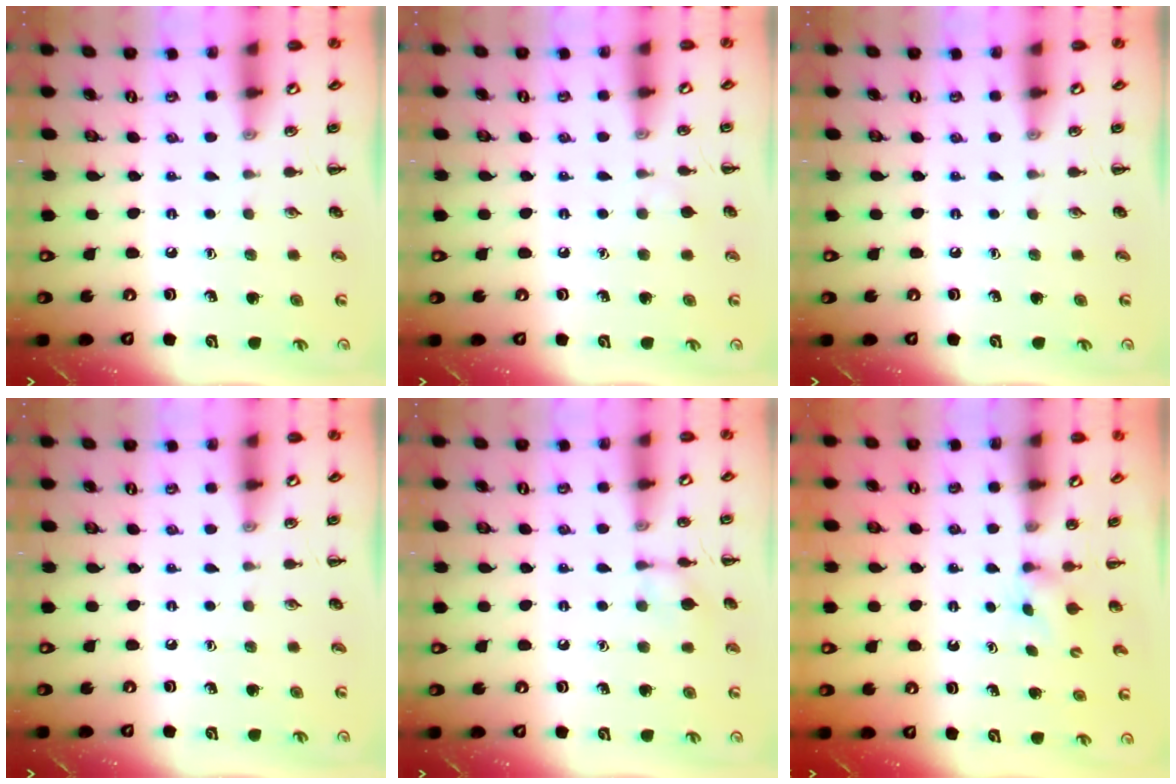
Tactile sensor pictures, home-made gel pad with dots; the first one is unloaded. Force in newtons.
{"total": 3.9, "press": 3.5, "slide": 1.5}
{"total": 0.0}
{"total": 0.0}
{"total": 7.2, "press": 7.1, "slide": 1.4}
{"total": 1.8, "press": 1.5, "slide": 0.9}